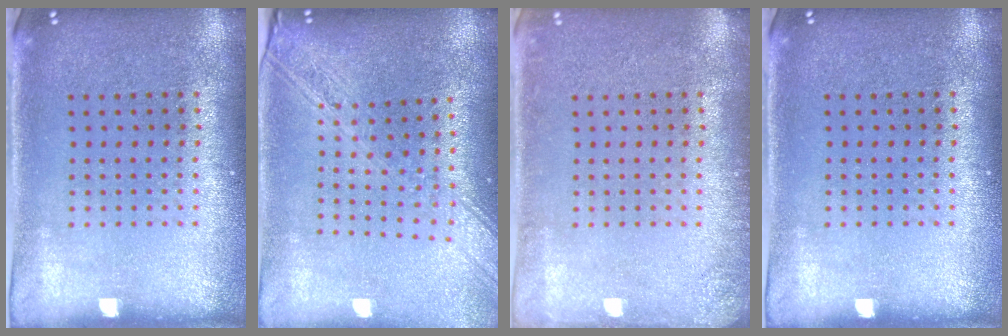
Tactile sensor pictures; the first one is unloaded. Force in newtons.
{"total": 2.3, "press": 1.9, "slide": 1.2}
{"total": 1.3, "press": 1.3, "slide": 0.2}
{"total": 0.0}